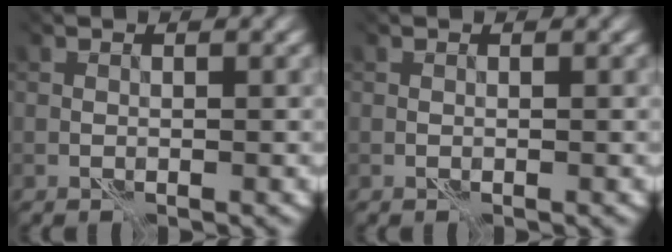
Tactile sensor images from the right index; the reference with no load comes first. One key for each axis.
{"total": 0.0}